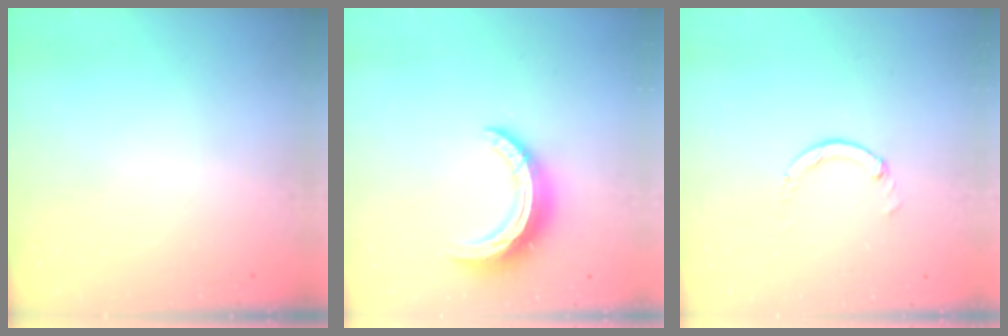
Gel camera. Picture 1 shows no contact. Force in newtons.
{"total": 11.2, "press": 11.2, "slide": 0.7}
{"total": 0.0}